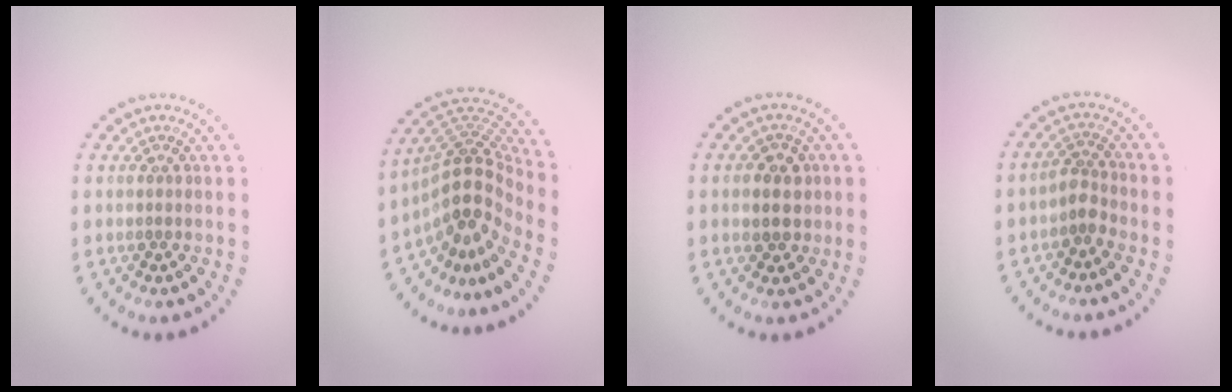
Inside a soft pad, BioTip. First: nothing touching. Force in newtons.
{"total": 5.3, "press": 3.7, "slide": 3.8}
{"total": 2.7, "press": 2.6, "slide": 0.7}
{"total": 2.0, "press": 1.4, "slide": 1.4}